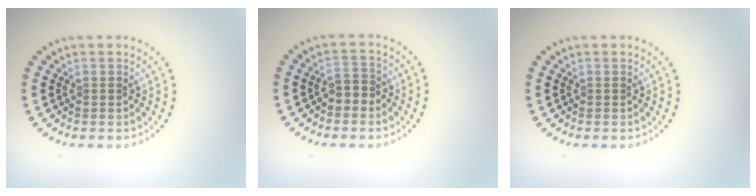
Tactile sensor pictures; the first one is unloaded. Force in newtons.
{"total": 1.9, "press": 1.7, "slide": 0.8}
{"total": 0.0}